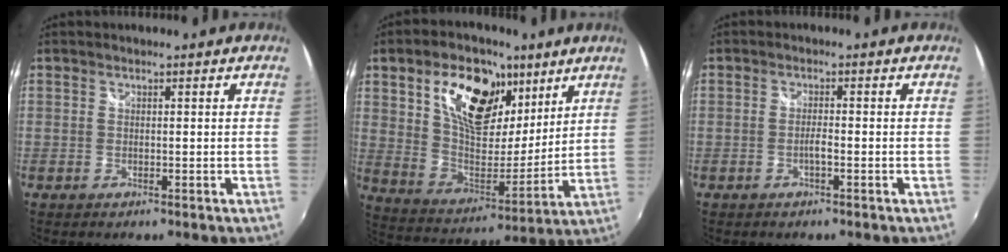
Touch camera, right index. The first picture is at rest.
{"total": 20.2, "force": [10.0, 11.0, 13.6], "torque": [-0.231, 0.011, 0.176]}
{"total": 1.6, "force": [-0.9, 0.1, 1.4], "torque": [-0.029, 0.002, -0.019]}